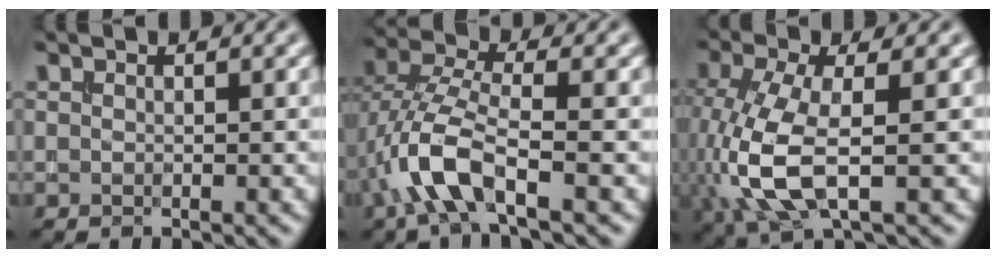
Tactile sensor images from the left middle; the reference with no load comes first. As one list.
[{"total": 5.9, "force": [-2.6, 2.0, 4.9], "torque": [-0.110, 0.006, -0.062]}, {"total": 7.4, "force": [-1.3, 2.8, 6.7], "torque": [-0.170, -0.003, -0.029]}]